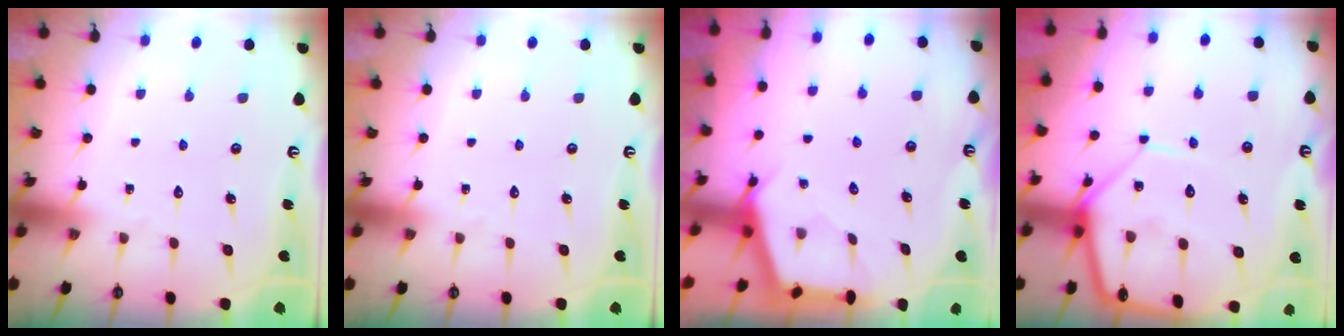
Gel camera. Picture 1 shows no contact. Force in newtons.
{"total": 0.0}
{"total": 3.0, "press": 3.0, "slide": 0.4}
{"total": 12.2, "press": 12.2, "slide": 1.0}